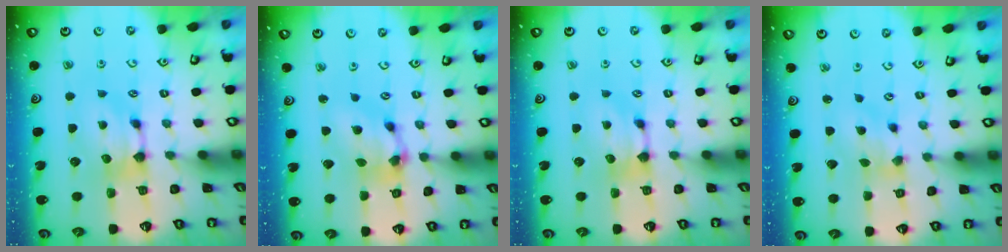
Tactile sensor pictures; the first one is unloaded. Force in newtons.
{"total": 6.7, "press": 6.3, "slide": 2.2}
{"total": 0.0}
{"total": 1.2, "press": 0.0, "slide": 1.2}